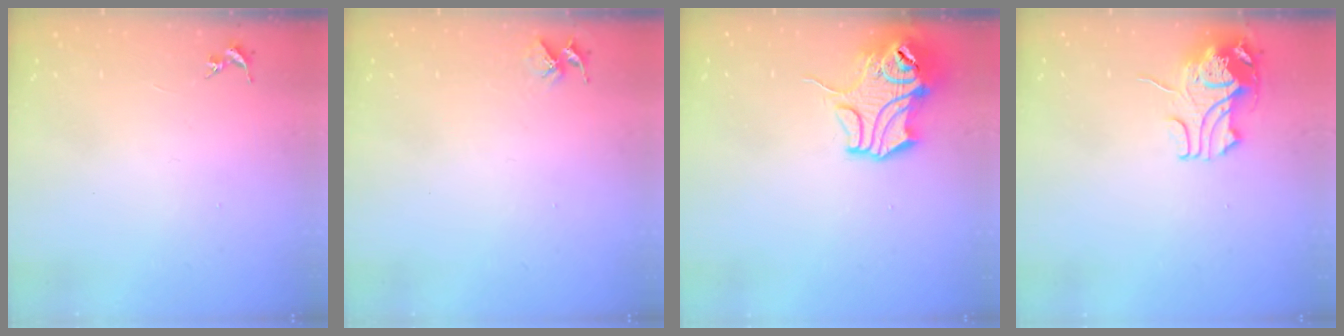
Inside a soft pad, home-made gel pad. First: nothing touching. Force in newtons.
{"total": 6.6, "press": 6.6, "slide": 0.5}
{"total": 12.8, "press": 12.7, "slide": 1.7}
{"total": 10.2, "press": 10.1, "slide": 1.3}